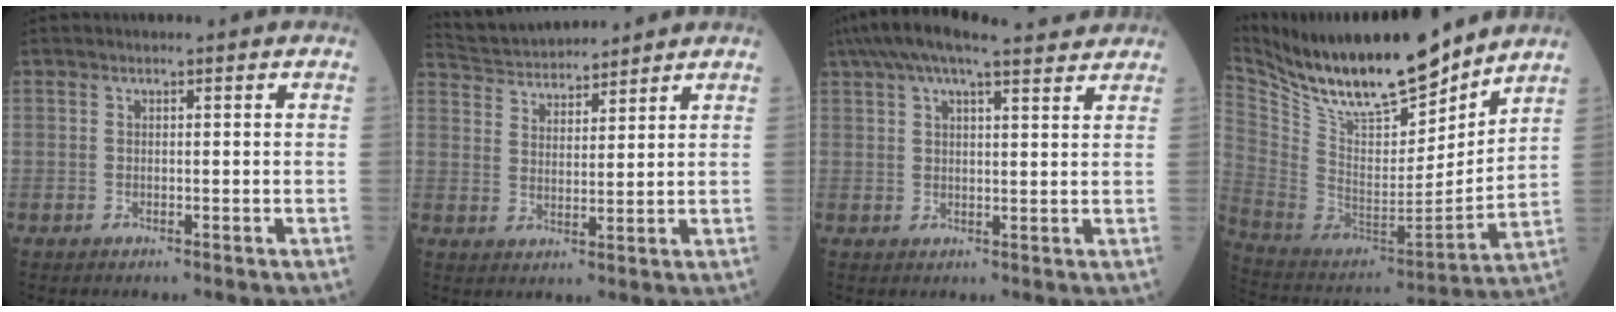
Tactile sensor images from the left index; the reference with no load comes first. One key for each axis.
{"total": 8.8, "fx": 8.5, "fy": 1.0, "fz": 1.8, "tx": -0.045, "ty": 0.024, "tz": 0.153}
{"total": 13.8, "fx": 11.4, "fy": 2.6, "fz": 7.3, "tx": -0.137, "ty": 0.048, "tz": 0.167}
{"total": 21.5, "fx": 18.0, "fy": 4.1, "fz": 10.9, "tx": -0.209, "ty": -0.025, "tz": 0.323}